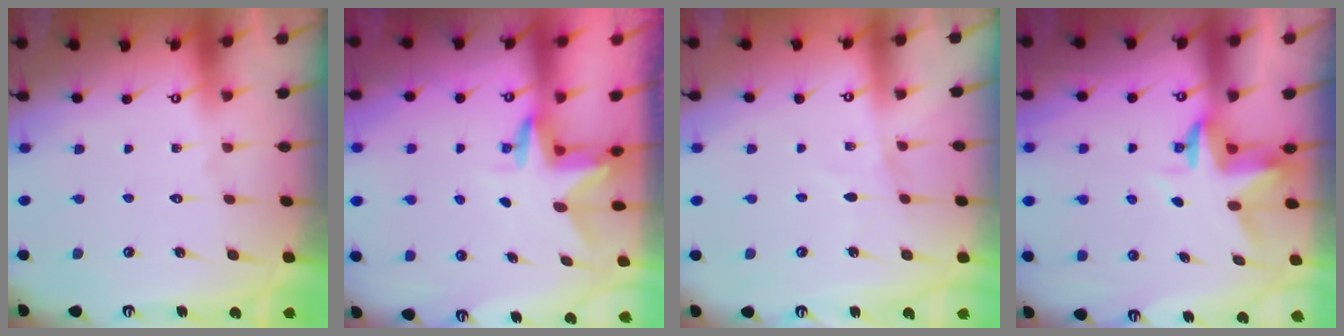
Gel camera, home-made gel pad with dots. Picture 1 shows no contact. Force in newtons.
{"total": 3.0, "press": 3.0, "slide": 0.2}
{"total": 2.6, "press": 2.6, "slide": 0.3}
{"total": 3.3, "press": 3.2, "slide": 0.5}